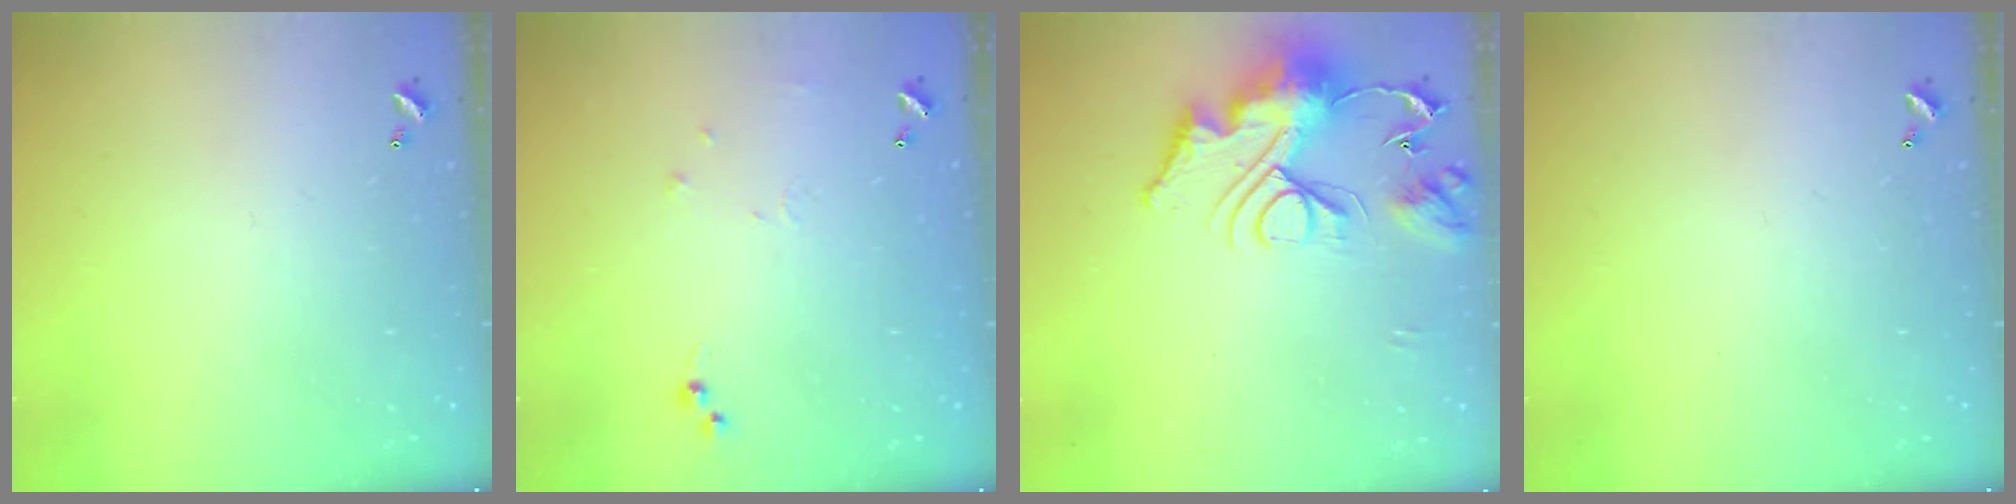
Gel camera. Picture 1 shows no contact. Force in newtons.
{"total": 5.1, "press": 5.1, "slide": 0.6}
{"total": 17.1, "press": 17.1, "slide": 1.7}
{"total": 0.0}